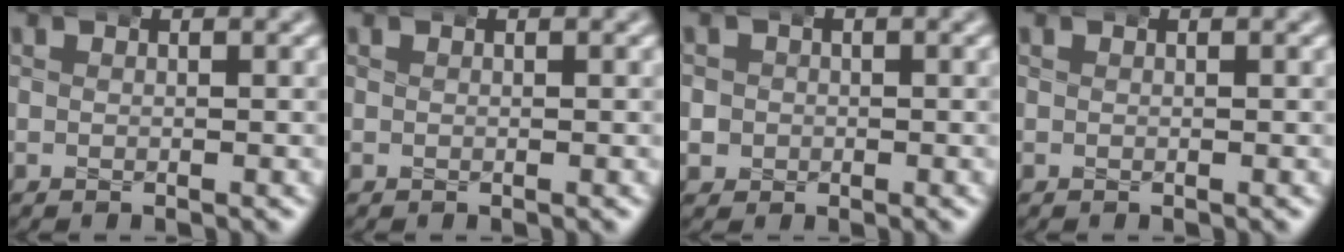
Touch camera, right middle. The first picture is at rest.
{"total": 0.0}
{"total": 2.7, "force": [-0.1, 2.6, 0.4], "torque": [-0.019, -0.001, -0.005]}
{"total": 0.0}